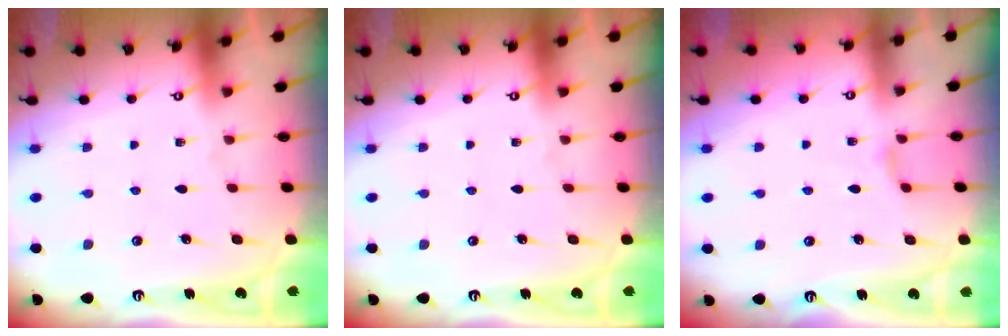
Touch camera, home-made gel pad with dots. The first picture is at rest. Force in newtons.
{"total": 0.0}
{"total": 1.4, "press": 1.4, "slide": 0.3}